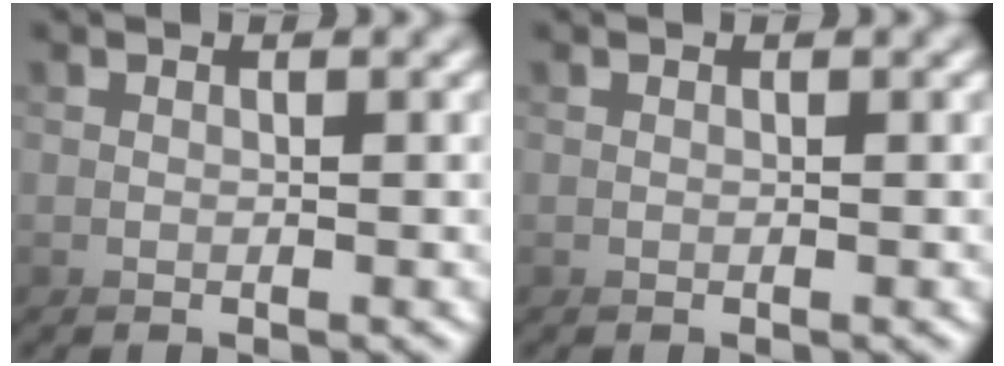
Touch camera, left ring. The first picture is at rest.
{"total": 0.0}